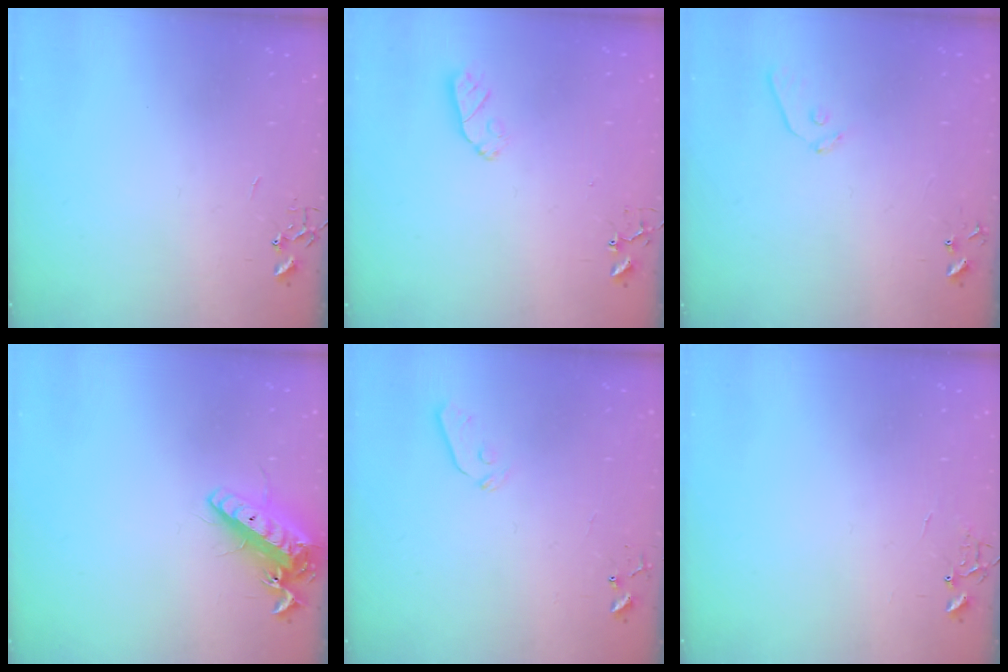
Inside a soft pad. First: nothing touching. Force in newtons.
{"total": 6.6, "press": 6.6, "slide": 0.2}
{"total": 7.4, "press": 7.4, "slide": 0.6}
{"total": 14.1, "press": 13.9, "slide": 2.4}
{"total": 4.4, "press": 4.3, "slide": 0.6}
{"total": 6.4, "press": 6.4, "slide": 0.6}